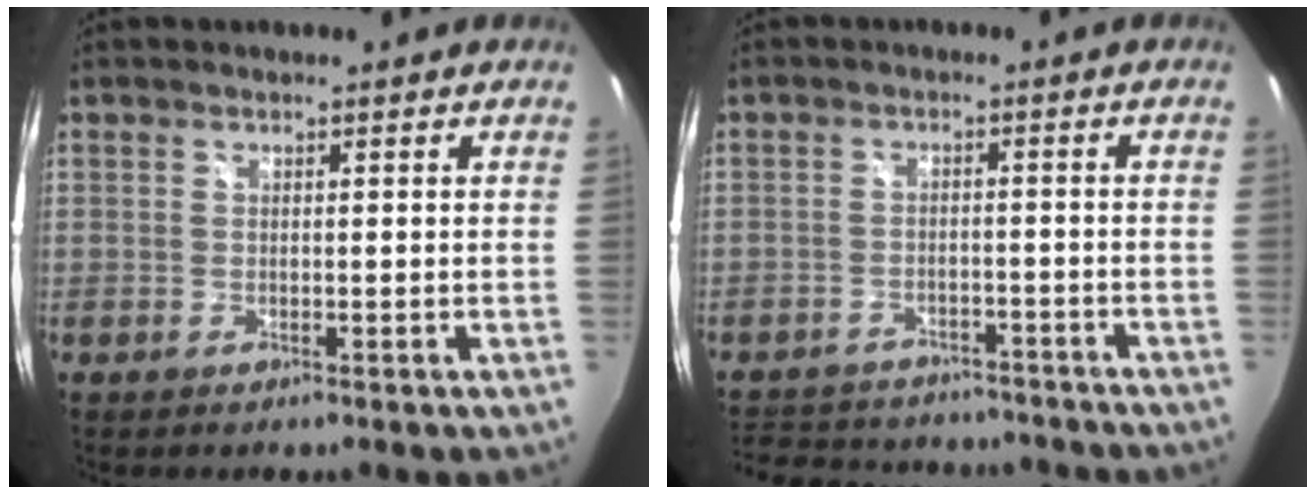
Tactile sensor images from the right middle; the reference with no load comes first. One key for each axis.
{"total": 16.3, "fx": -13.6, "fy": 6.9, "fz": 5.7, "tx": -0.135, "ty": 0.026, "tz": -0.180}